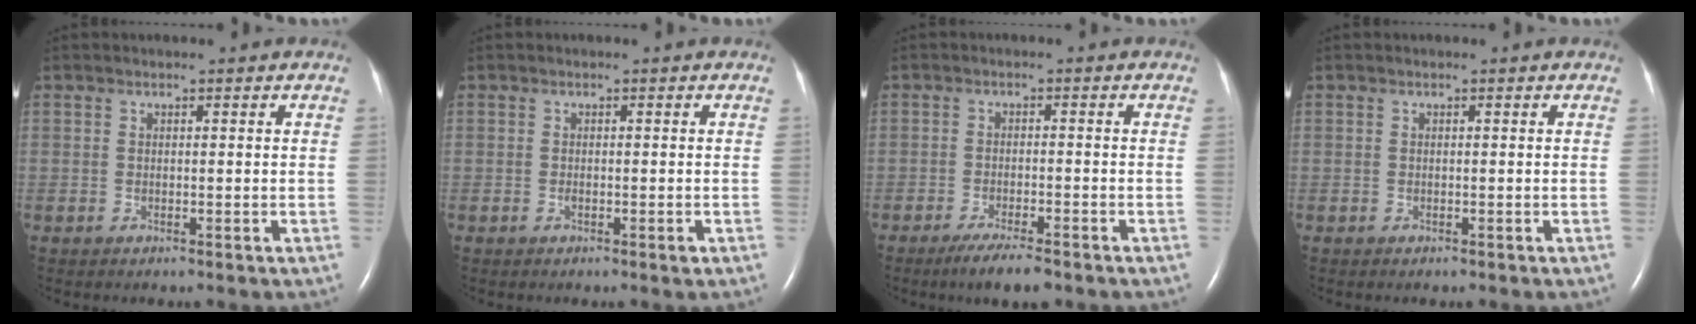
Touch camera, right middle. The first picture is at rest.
{"total": 1.1, "force": [-0.5, 0.2, 0.9], "torque": [-0.017, -0.001, -0.008]}
{"total": 5.5, "force": [-4.1, 0.8, 3.6], "torque": [-0.065, -0.012, -0.064]}
{"total": 0.0}